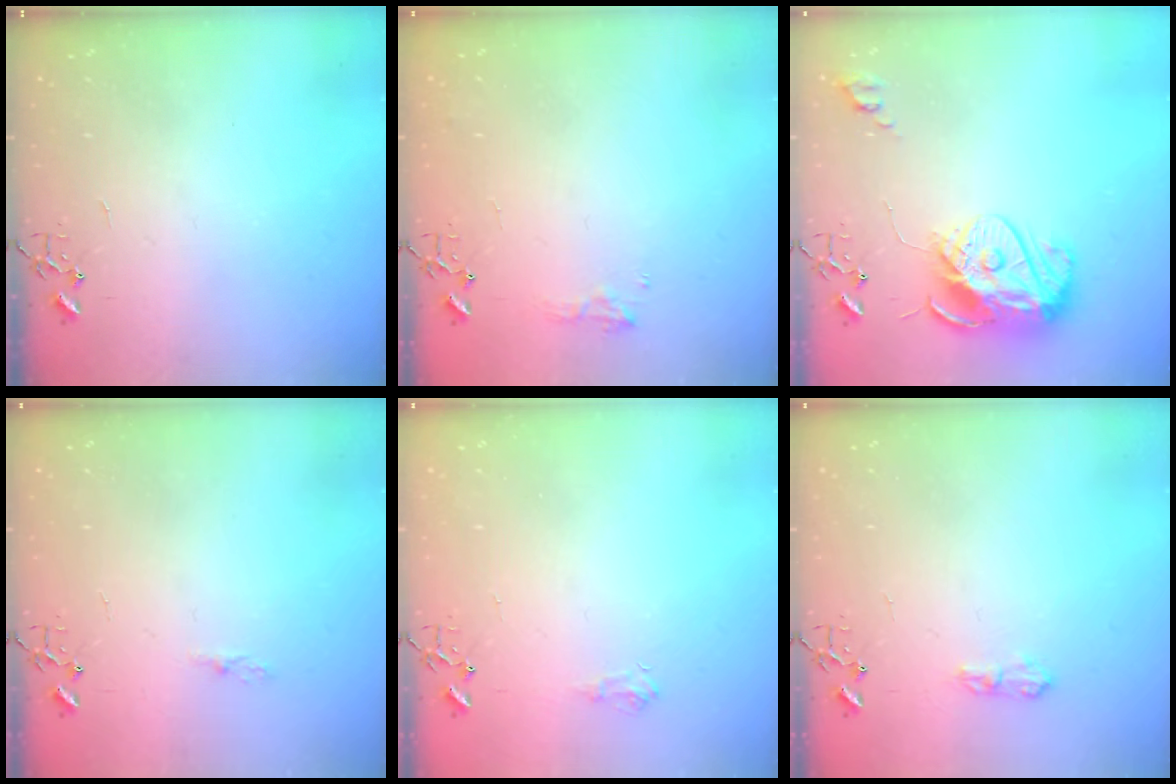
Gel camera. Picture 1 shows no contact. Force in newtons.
{"total": 7.6, "press": 7.6, "slide": 0.8}
{"total": 13.9, "press": 13.8, "slide": 1.3}
{"total": 3.3, "press": 3.3, "slide": 0.4}
{"total": 5.8, "press": 5.7, "slide": 0.8}
{"total": 7.1, "press": 7.0, "slide": 0.9}